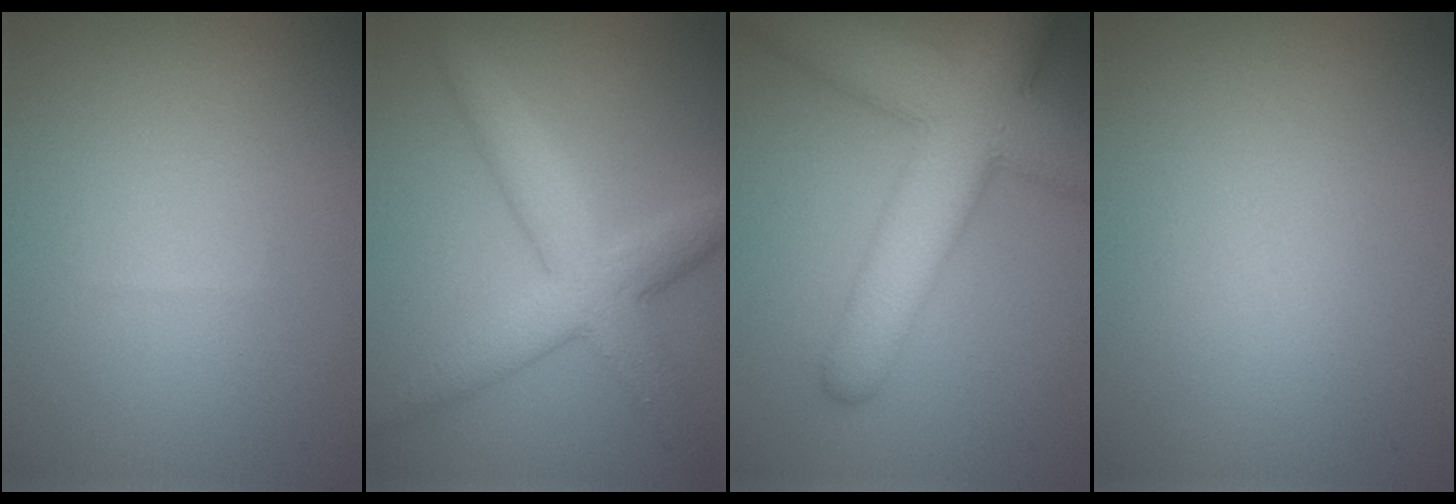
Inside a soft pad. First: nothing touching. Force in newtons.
{"total": 5.7, "press": 5.7, "slide": 0.1}
{"total": 10.4, "press": 10.4, "slide": 0.2}
{"total": 0.0}